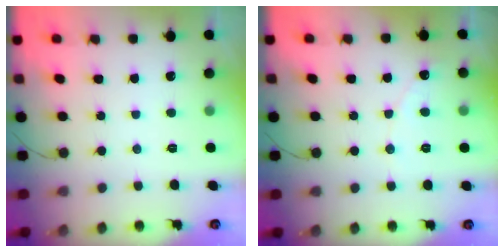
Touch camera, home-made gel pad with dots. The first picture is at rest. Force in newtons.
{"total": 2.3, "press": 2.3, "slide": 0.2}